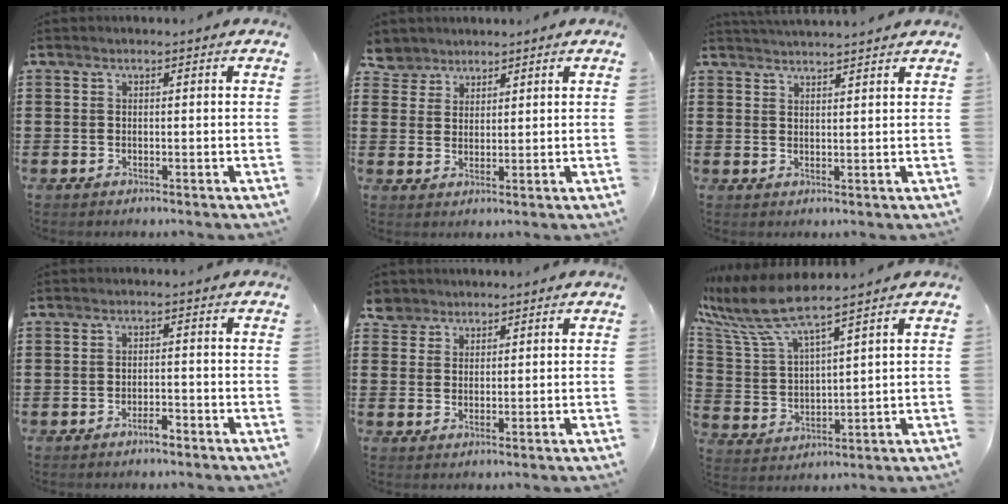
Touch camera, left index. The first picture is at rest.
{"total": 3.7, "force": [3.2, 2.0, -0.2], "torque": [-0.014, 0.000, 0.061]}
{"total": 2.4, "force": [2.3, -0.3, 0.2], "torque": [-0.009, -0.007, 0.044]}
{"total": 2.2, "force": [-1.6, 0.6, 1.3], "torque": [-0.027, 0.002, -0.032]}
{"total": 3.2, "force": [2.5, 2.0, 0.0], "torque": [-0.015, 0.010, 0.049]}
{"total": 8.4, "force": [7.2, 0.7, 4.3], "torque": [-0.120, -0.039, 0.123]}